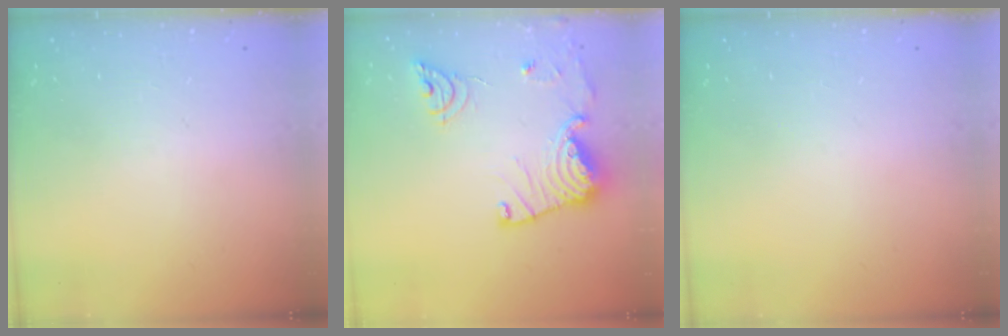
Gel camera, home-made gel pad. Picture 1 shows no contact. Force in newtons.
{"total": 18.4, "press": 18.3, "slide": 1.9}
{"total": 0.0}